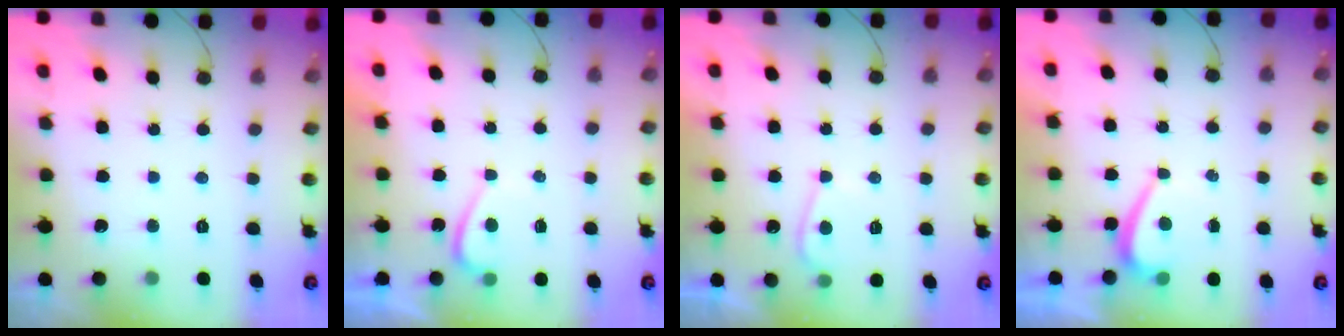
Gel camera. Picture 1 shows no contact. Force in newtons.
{"total": 2.3, "press": 2.2, "slide": 0.8}
{"total": 3.4, "press": 3.3, "slide": 0.7}
{"total": 1.4, "press": 1.3, "slide": 0.6}